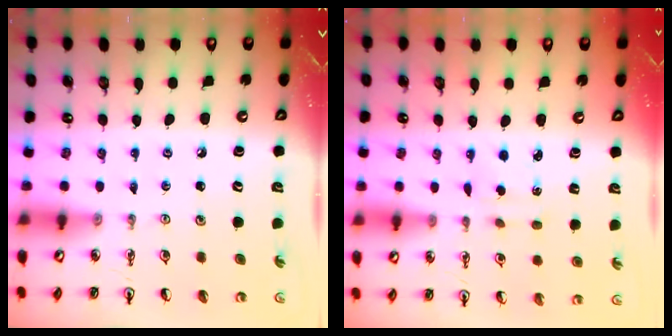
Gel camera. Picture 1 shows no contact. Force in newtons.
{"total": 2.7, "press": 2.6, "slide": 0.5}